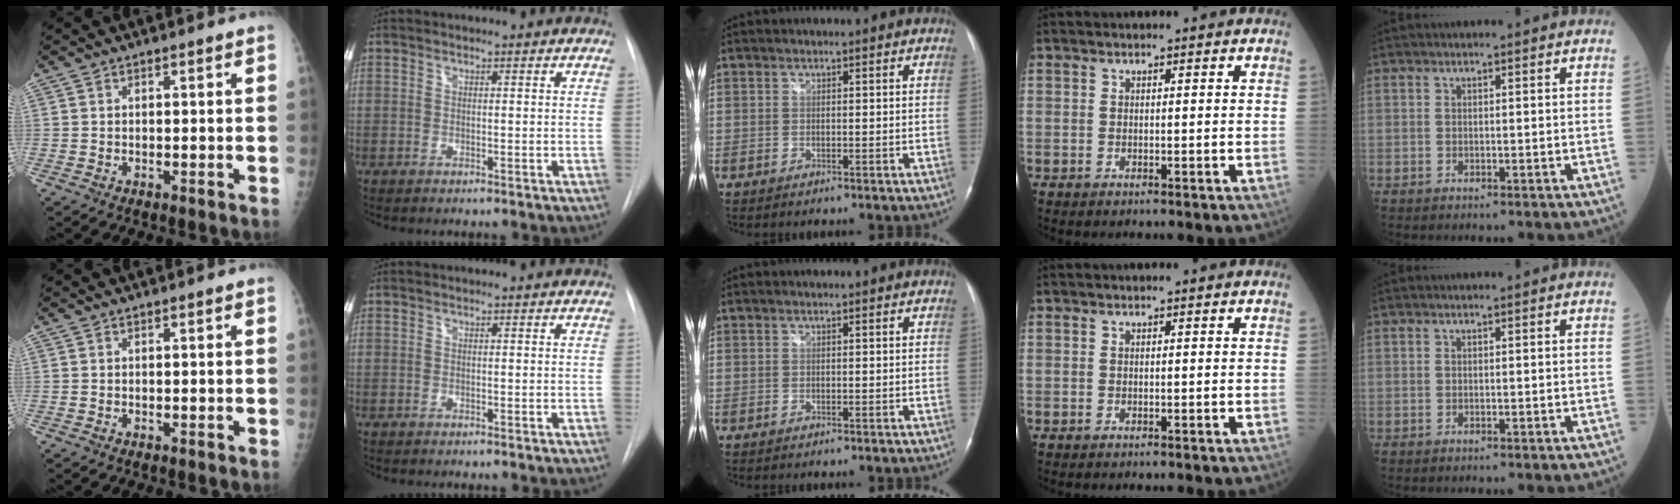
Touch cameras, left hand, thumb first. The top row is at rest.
{}